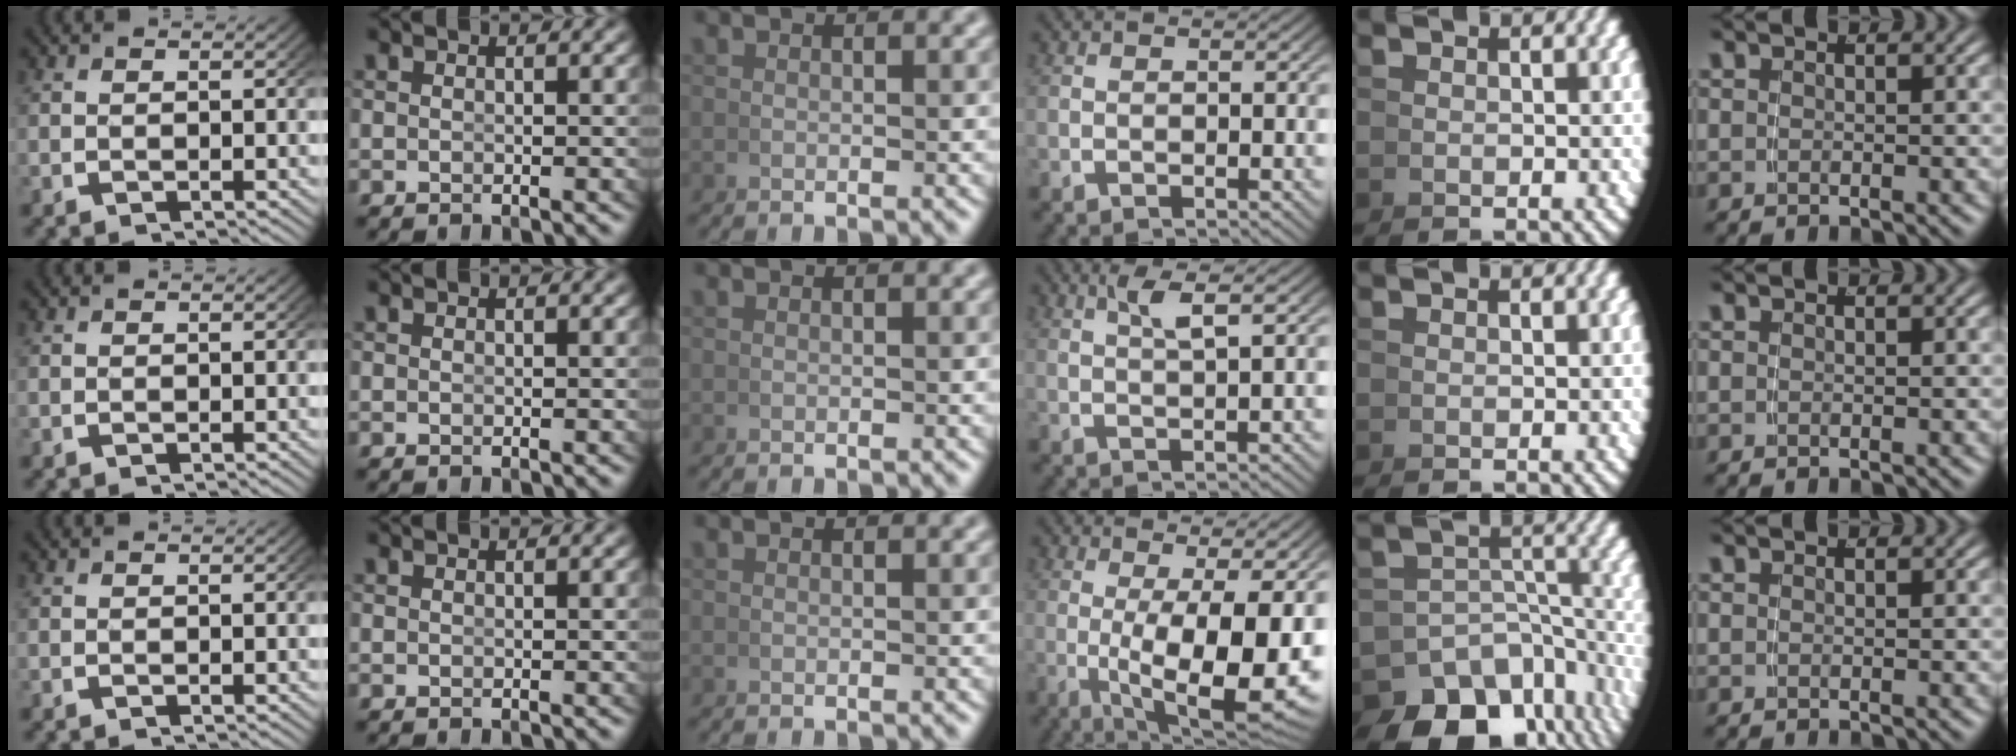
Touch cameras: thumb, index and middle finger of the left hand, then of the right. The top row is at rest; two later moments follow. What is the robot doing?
{"motion": "grasp_and_lifting", "object": "coin"}